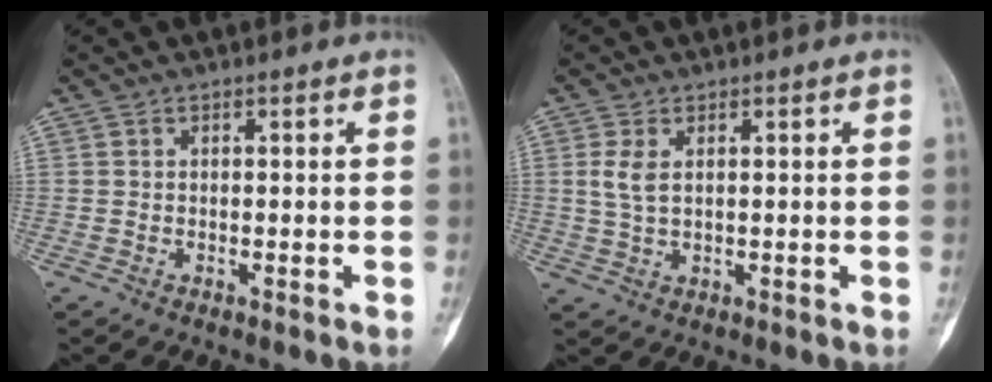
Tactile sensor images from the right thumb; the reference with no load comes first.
{"total": 3.7, "force": [1.0, 1.9, 3.0], "torque": [-0.070, -0.002, 0.028]}